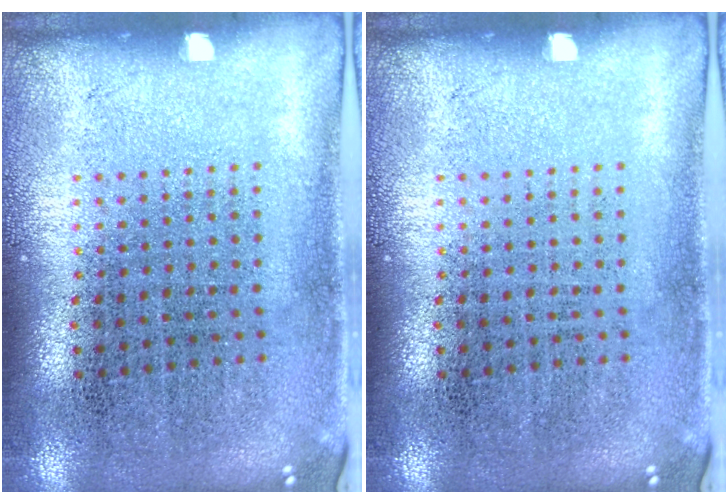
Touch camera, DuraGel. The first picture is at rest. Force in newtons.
{"total": 0.0}